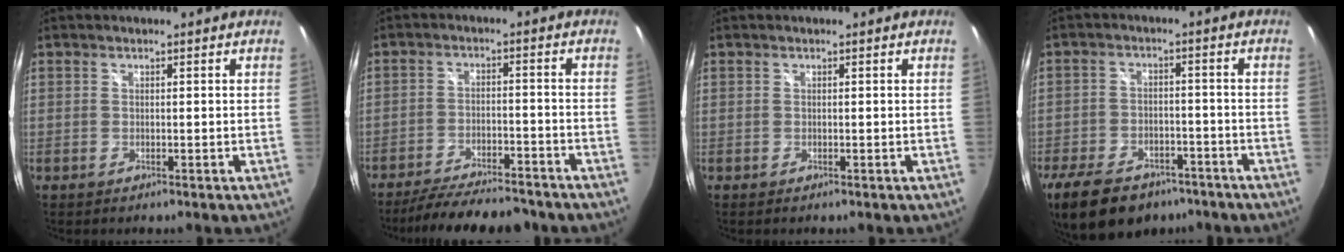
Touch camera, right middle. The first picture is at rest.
{"total": 15.6, "force": [-13.7, 3.2, 6.8], "torque": [-0.140, -0.017, -0.202]}
{"total": 0.0}
{"total": 16.3, "force": [-11.5, 8.4, 8.0], "torque": [-0.186, -0.013, -0.176]}